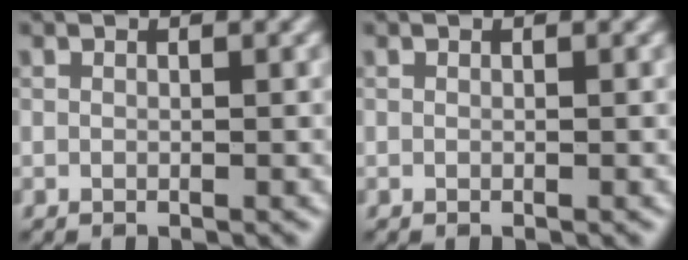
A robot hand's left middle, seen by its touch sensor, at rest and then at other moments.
{"total": 0.0}